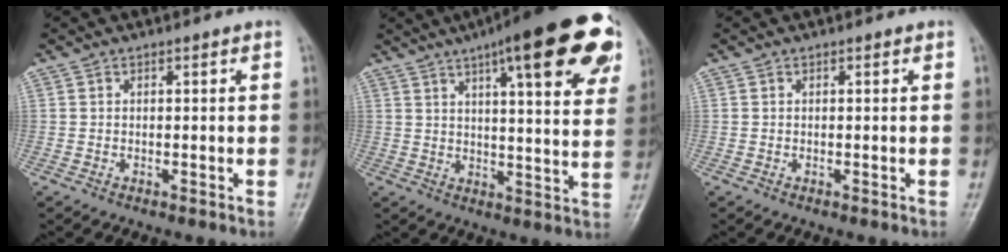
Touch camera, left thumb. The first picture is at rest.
{"total": 24.1, "force": [12.6, 6.2, 19.6], "torque": [-0.248, -0.014, 0.160]}
{"total": 0.0}